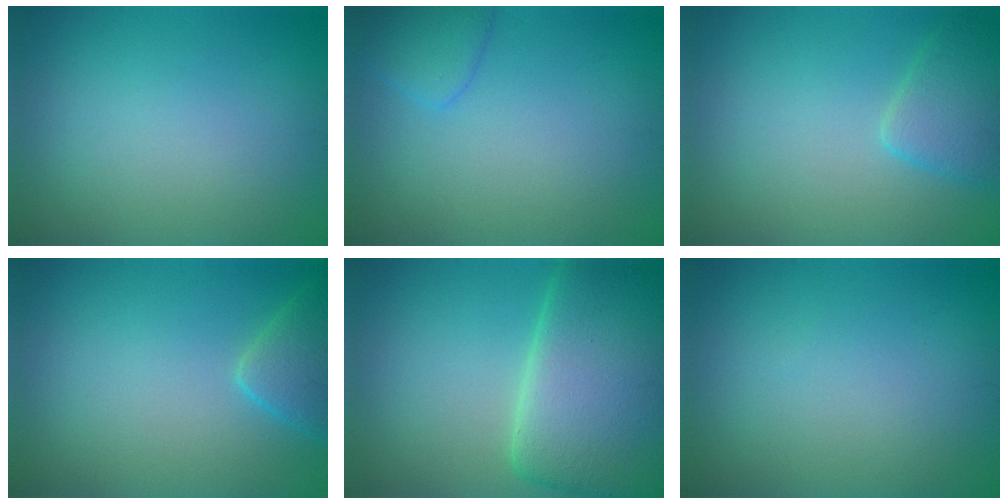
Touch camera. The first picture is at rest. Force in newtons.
{"total": 2.4, "press": 2.4, "slide": 0.2}
{"total": 3.3, "press": 3.2, "slide": 0.2}
{"total": 3.2, "press": 3.2, "slide": 0.2}
{"total": 13.0, "press": 13.0, "slide": 0.7}
{"total": 0.0}